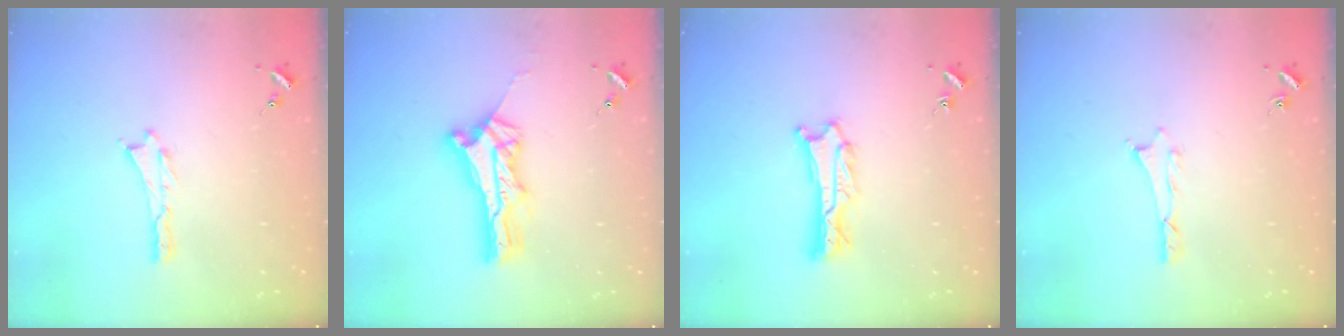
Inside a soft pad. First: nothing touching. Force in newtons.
{"total": 6.0, "press": 6.0, "slide": 0.4}
{"total": 1.8, "press": 1.8, "slide": 0.2}
{"total": 0.6, "press": 0.5, "slide": 0.2}